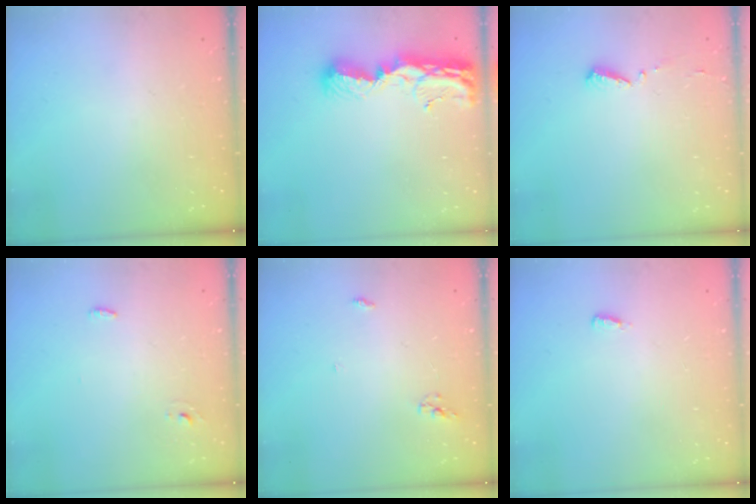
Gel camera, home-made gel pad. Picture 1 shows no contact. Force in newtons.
{"total": 10.1, "press": 10.0, "slide": 0.8}
{"total": 4.7, "press": 4.7, "slide": 0.4}
{"total": 3.1, "press": 2.8, "slide": 1.2}
{"total": 3.7, "press": 3.7, "slide": 0.1}
{"total": 4.4, "press": 2.2, "slide": 3.9}